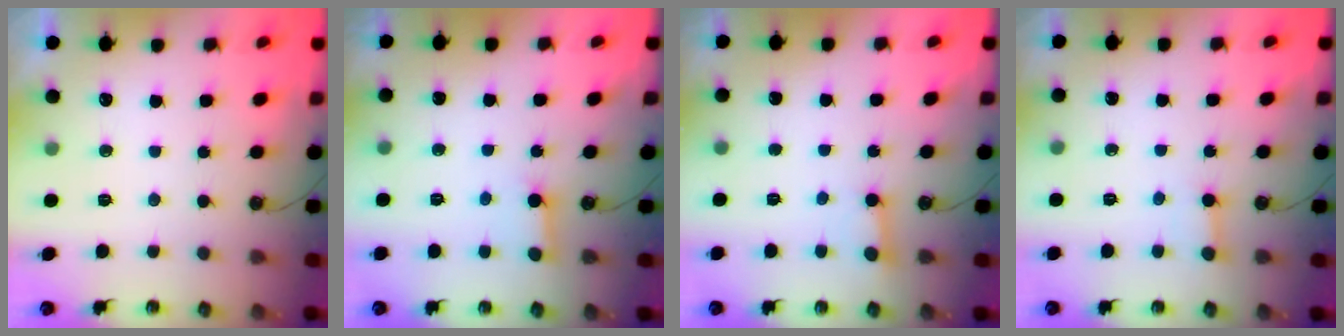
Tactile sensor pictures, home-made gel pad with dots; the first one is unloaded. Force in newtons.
{"total": 2.8, "press": 2.8, "slide": 0.3}
{"total": 2.4, "press": 2.4, "slide": 0.2}
{"total": 3.0, "press": 3.0, "slide": 0.2}